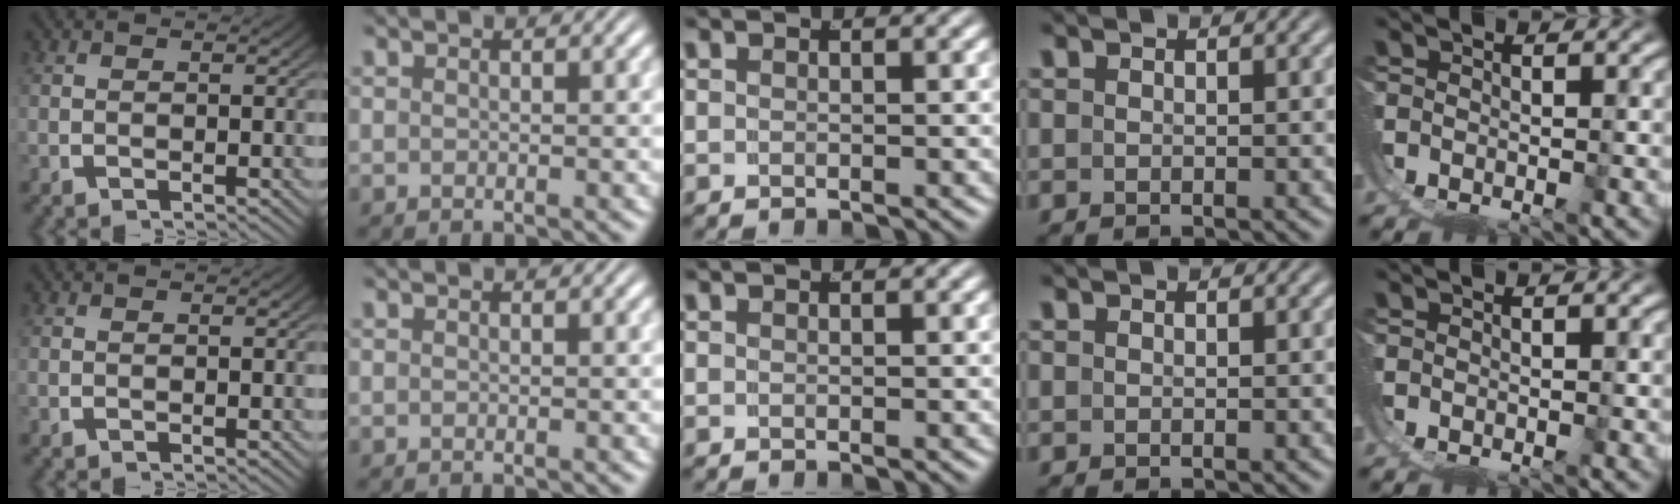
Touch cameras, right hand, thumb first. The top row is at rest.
{}